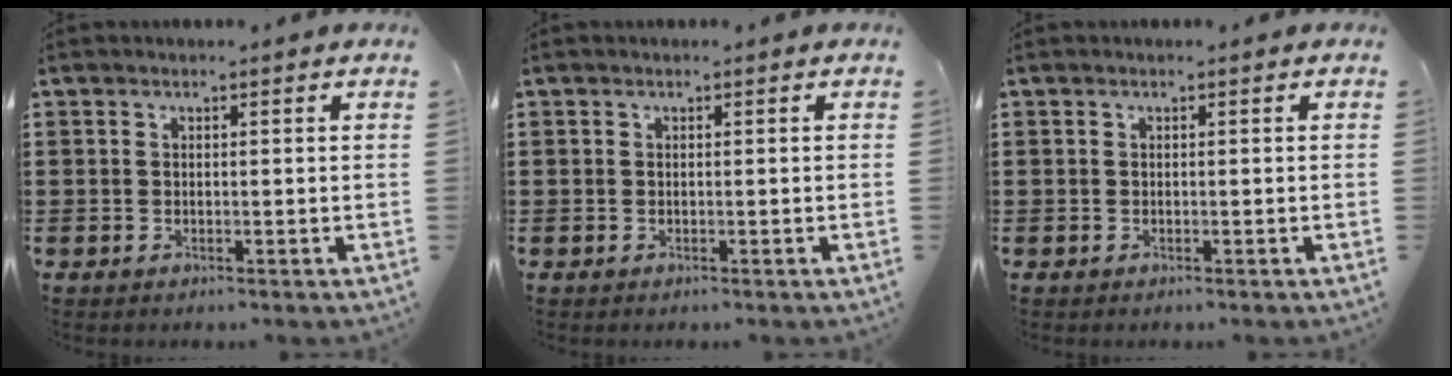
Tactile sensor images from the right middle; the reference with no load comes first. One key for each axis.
{"total": 0.0}
{"total": 0.0}